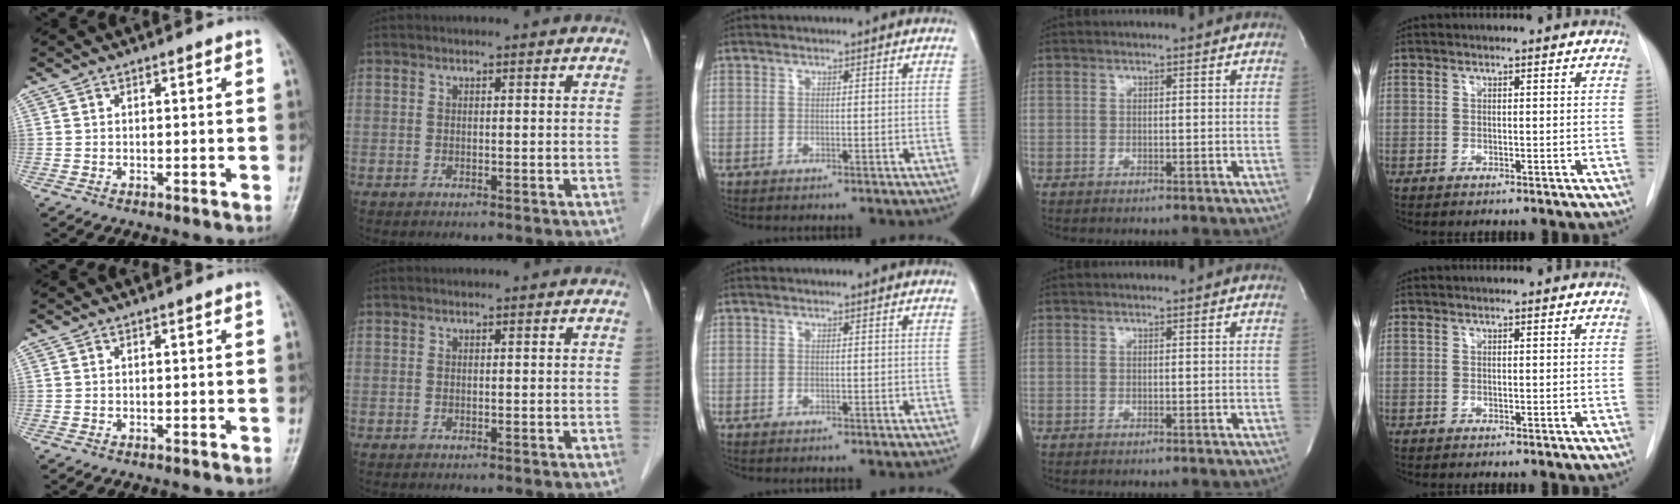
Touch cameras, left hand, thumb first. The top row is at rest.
{}